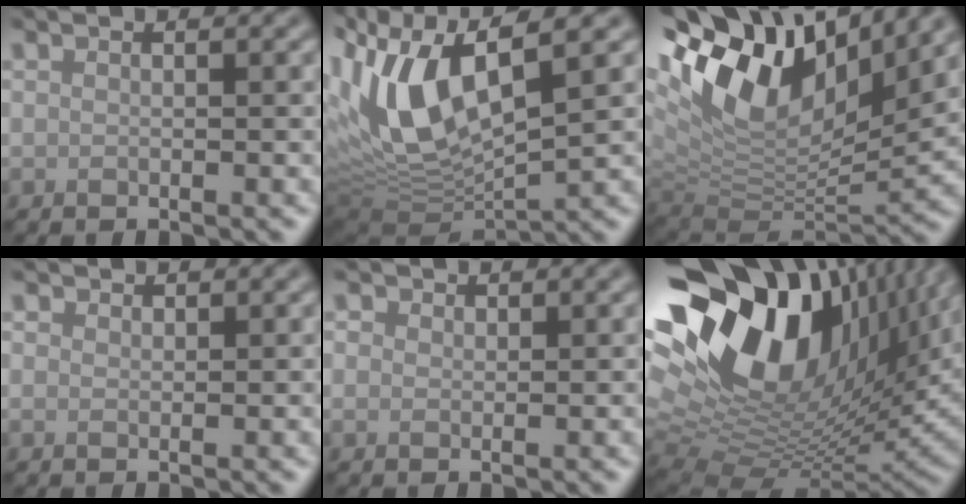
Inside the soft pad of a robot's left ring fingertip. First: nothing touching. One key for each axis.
{"total": 11.2, "fx": 1.7, "fy": 4.9, "fz": 9.9, "tx": -0.212, "ty": -0.007, "tz": 0.028}
{"total": 14.7, "fx": 6.5, "fy": 7.7, "fz": 10.8, "tx": -0.230, "ty": 0.026, "tz": 0.110}
{"total": 0.6, "fx": -0.1, "fy": 0.5, "fz": 0.3, "tx": -0.007, "ty": -0.004, "tz": -0.005}
{"total": 0.9, "fx": -0.1, "fy": 0.8, "fz": 0.3, "tx": -0.008, "ty": -0.004, "tz": -0.007}
{"total": 20.0, "fx": 6.9, "fy": 11.3, "fz": 15.0, "tx": -0.283, "ty": 0.016, "tz": 0.119}